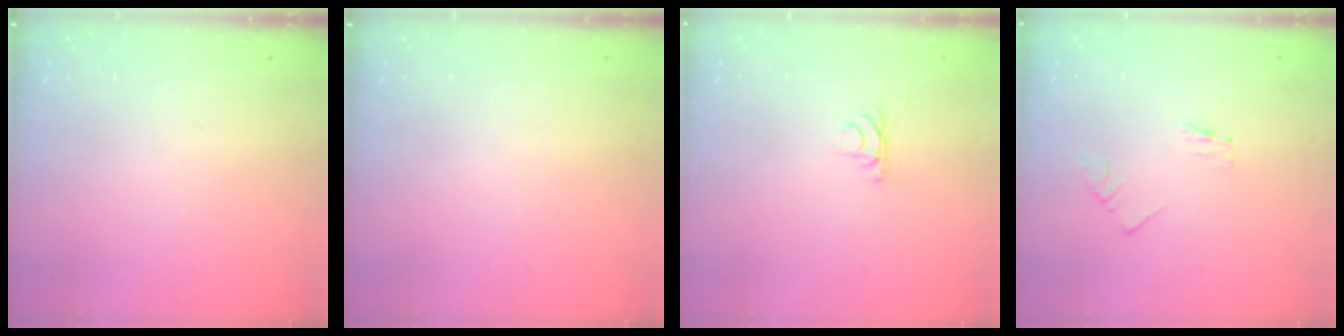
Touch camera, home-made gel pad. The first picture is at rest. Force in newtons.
{"total": 0.0}
{"total": 3.8, "press": 3.8, "slide": 0.4}
{"total": 0.0}